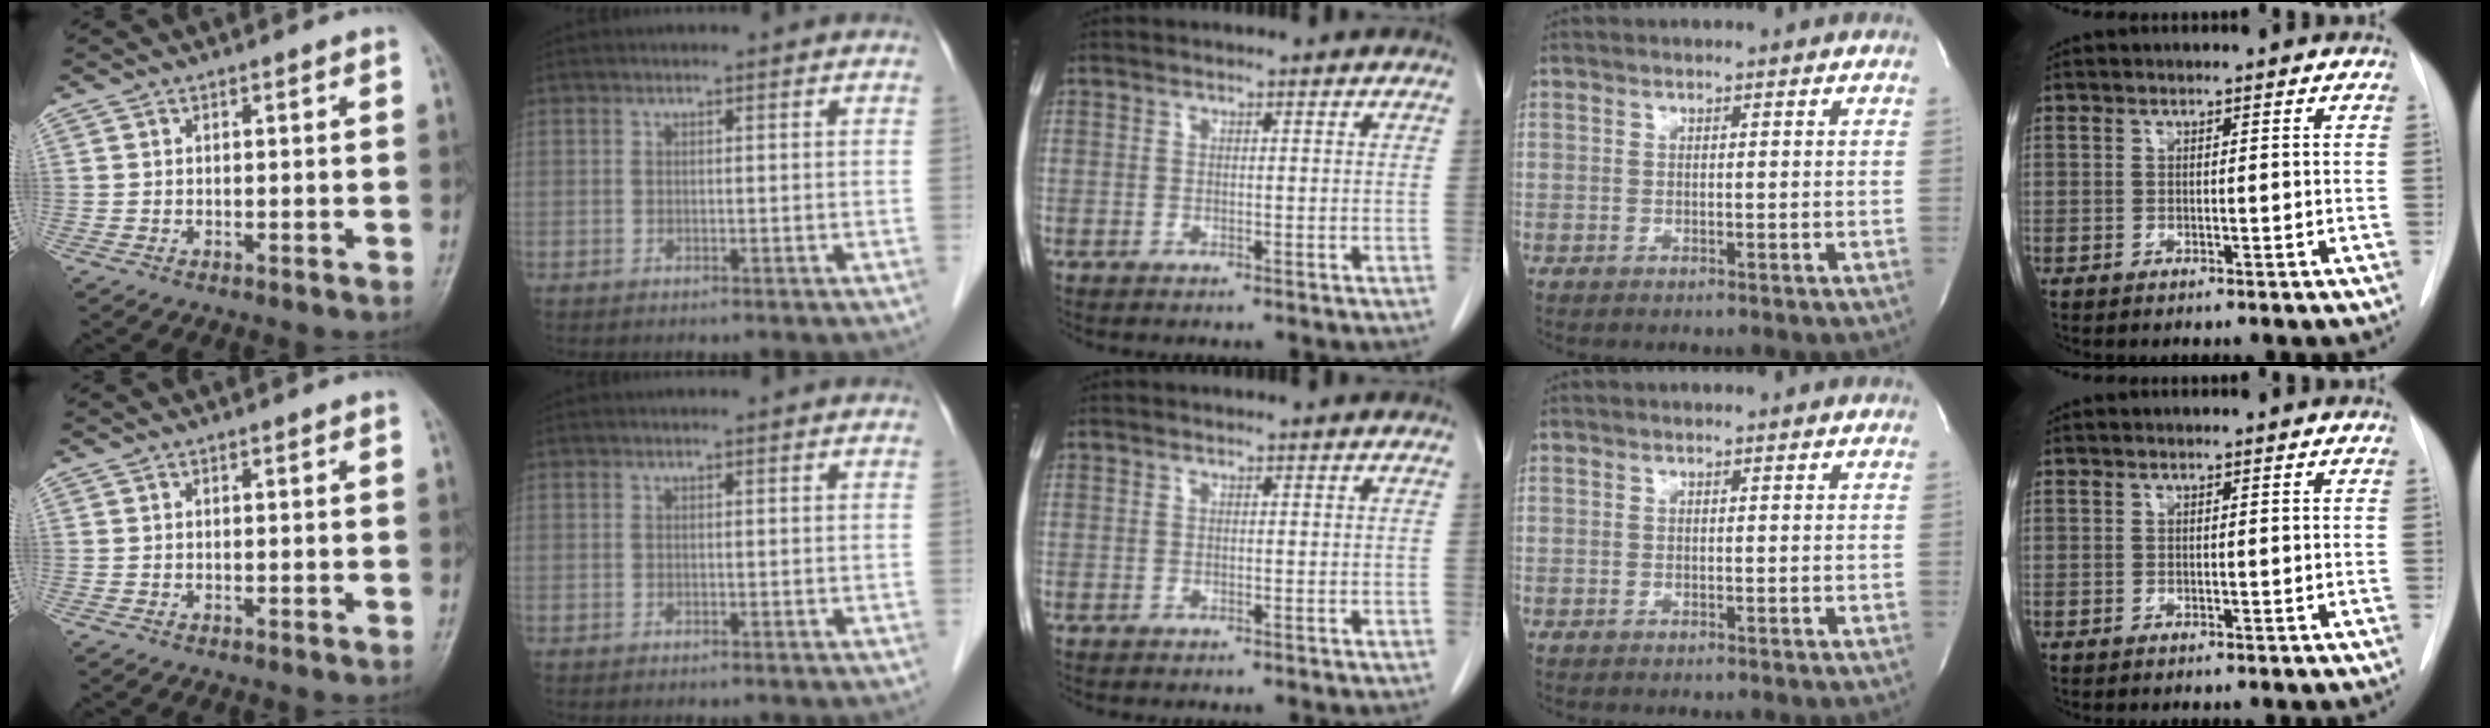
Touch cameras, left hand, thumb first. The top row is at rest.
{}